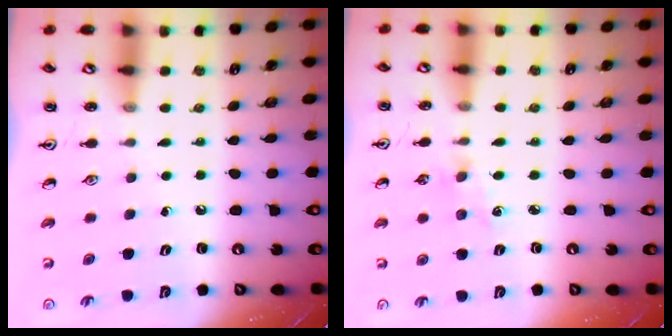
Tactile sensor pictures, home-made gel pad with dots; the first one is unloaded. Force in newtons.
{"total": 1.3, "press": 1.3, "slide": 0.3}